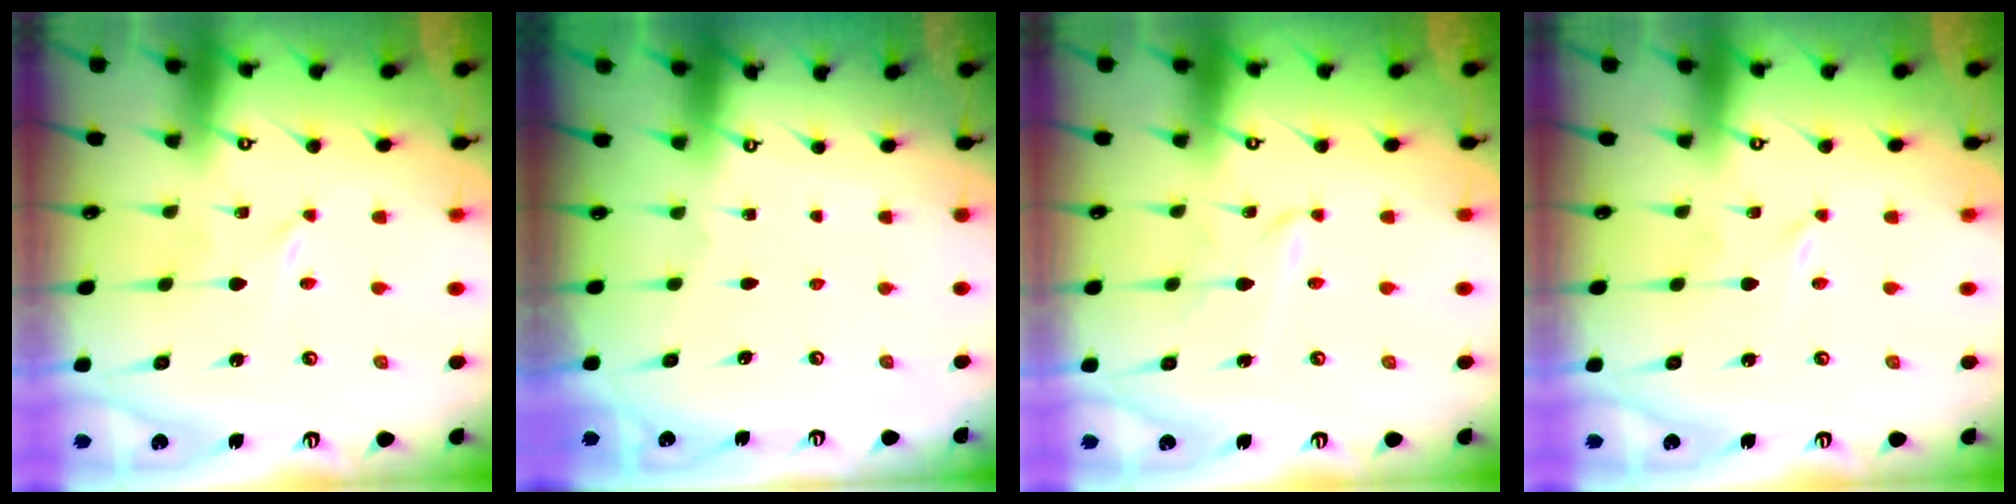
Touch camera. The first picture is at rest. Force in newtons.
{"total": 0.0}
{"total": 1.9, "press": 1.9, "slide": 0.2}
{"total": 0.0}